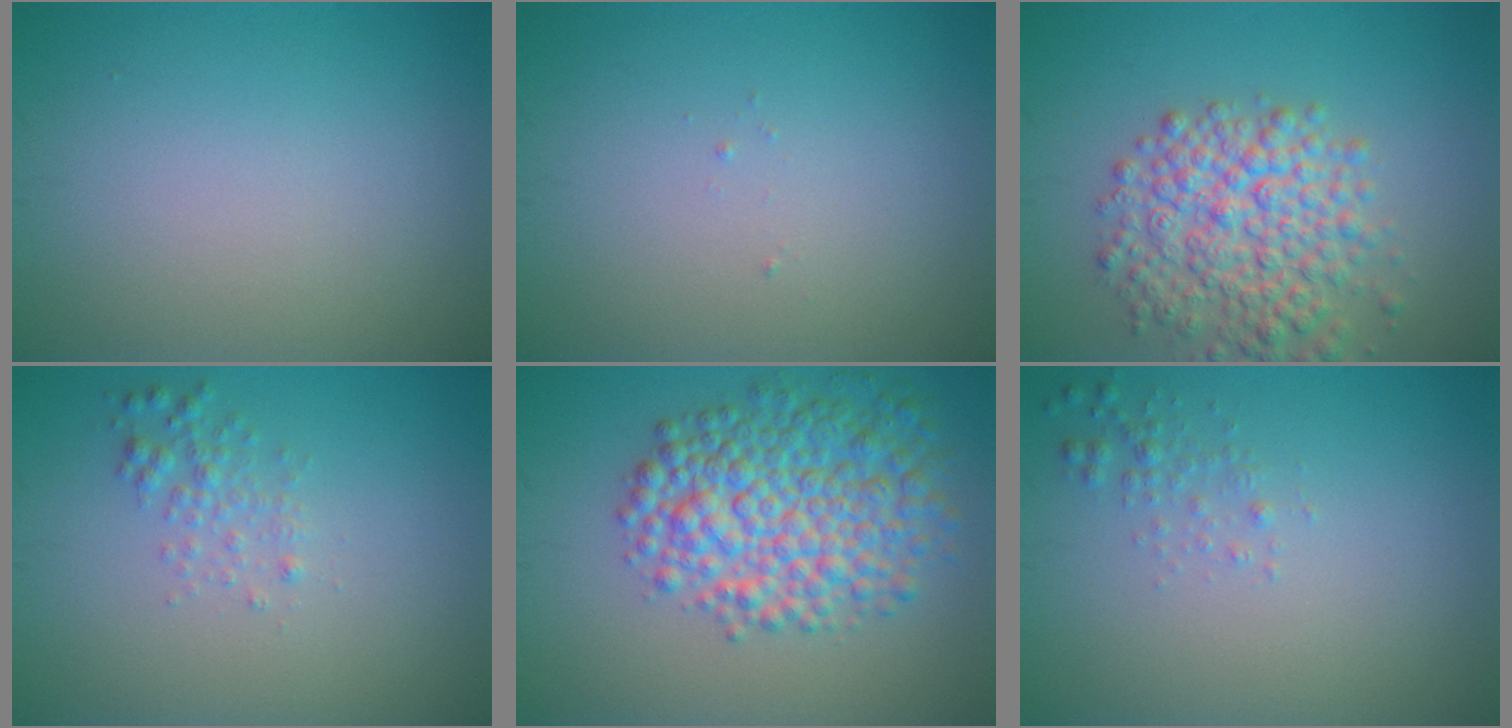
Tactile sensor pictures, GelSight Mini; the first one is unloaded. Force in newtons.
{"total": 0.0}
{"total": 6.4, "press": 6.4, "slide": 0.3}
{"total": 1.5, "press": 1.5, "slide": 0.1}
{"total": 7.7, "press": 7.7, "slide": 0.2}
{"total": 1.1, "press": 1.1, "slide": 0.1}